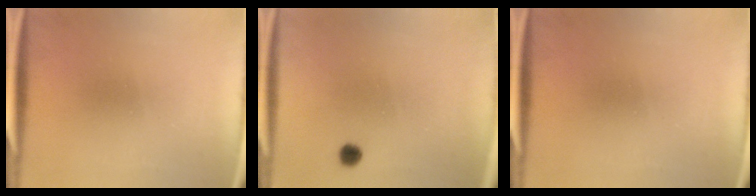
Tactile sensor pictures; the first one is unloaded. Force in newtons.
{"total": 1.8}
{"total": 0.0}